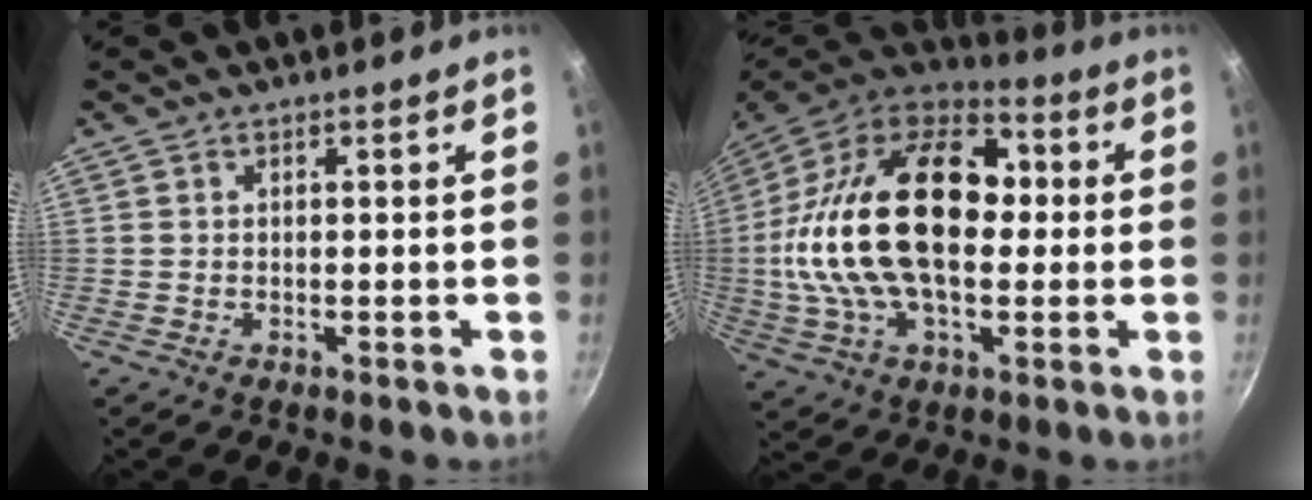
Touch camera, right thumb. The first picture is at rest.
{"total": 29.3, "force": [1.1, 17.1, 23.8], "torque": [-0.425, 0.039, 0.002]}